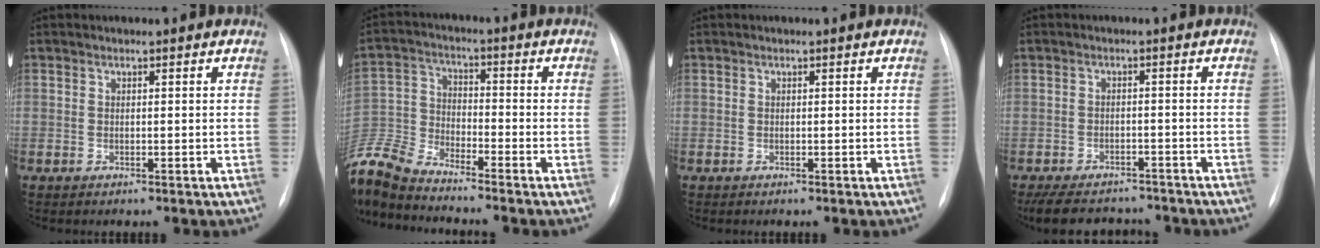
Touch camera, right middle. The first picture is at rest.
{"total": 12.6, "force": [-12.0, 1.2, 3.9], "torque": [-0.093, 0.001, -0.240]}
{"total": 0.0}
{"total": 12.3, "force": [-10.6, 4.7, 4.1], "torque": [-0.085, 0.002, -0.139]}